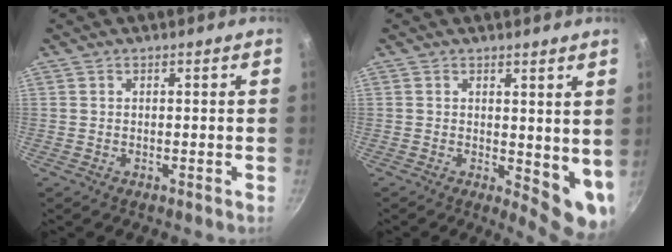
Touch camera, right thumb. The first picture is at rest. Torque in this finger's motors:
{"motor_torque": [-0.08, 0.76, 1.20, -0.14, 0.07]}